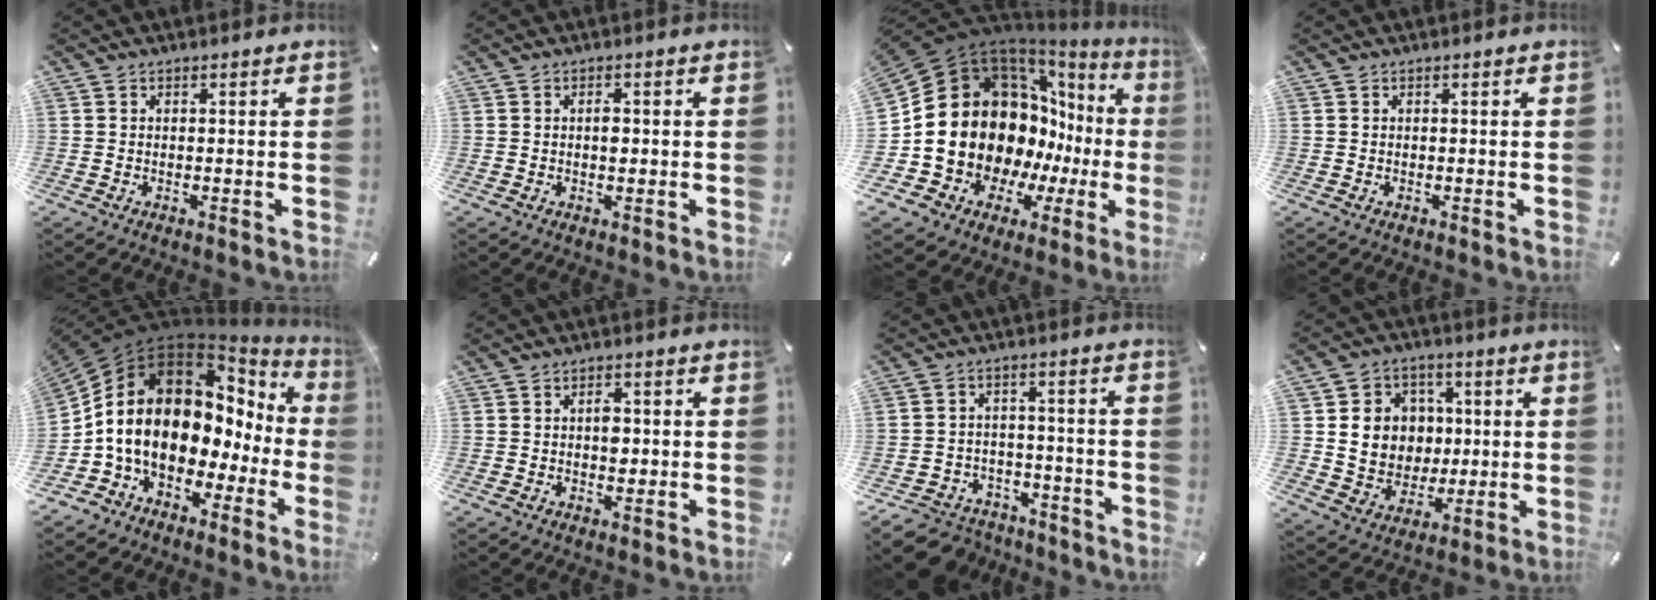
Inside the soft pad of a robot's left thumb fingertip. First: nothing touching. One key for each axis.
{"total": 2.0, "fx": 0.0, "fy": 1.2, "fz": 1.5, "tx": -0.022, "ty": 0.000, "tz": -0.004}
{"total": 21.7, "fx": -0.1, "fy": 17.8, "fz": 12.4, "tx": -0.207, "ty": -0.073, "tz": 0.049}
{"total": 0.0}
{"total": 15.4, "fx": 0.7, "fy": 12.1, "fz": 9.5, "tx": -0.189, "ty": -0.035, "tz": 0.010}
{"total": 3.5, "fx": 0.2, "fy": 2.4, "fz": 2.5, "tx": -0.018, "ty": -0.007, "tz": -0.006}
{"total": 6.7, "fx": -4.4, "fy": 4.8, "fz": 1.7, "tx": -0.033, "ty": 0.026, "tz": -0.081}
{"total": 11.6, "fx": 0.9, "fy": 11.0, "fz": 3.8, "tx": -0.063, "ty": 0.008, "tz": 0.031}